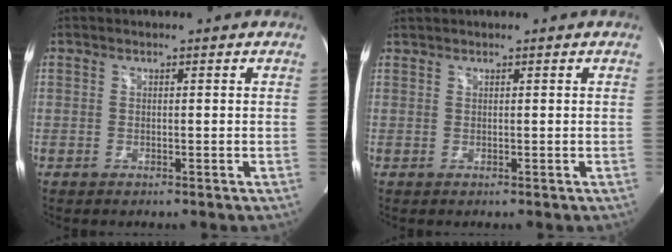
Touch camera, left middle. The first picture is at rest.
{"total": 1.0, "force": [1.0, -0.2, 0.3], "torque": [-0.014, 0.014, 0.026]}